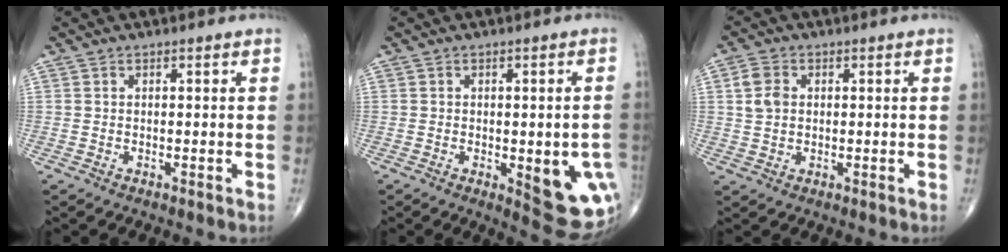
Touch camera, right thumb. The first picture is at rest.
{"total": 13.0, "force": [-2.8, 4.9, 11.8], "torque": [-0.123, -0.010, -0.019]}
{"total": 4.4, "force": [0.9, 3.2, 2.9], "torque": [-0.054, 0.001, 0.016]}